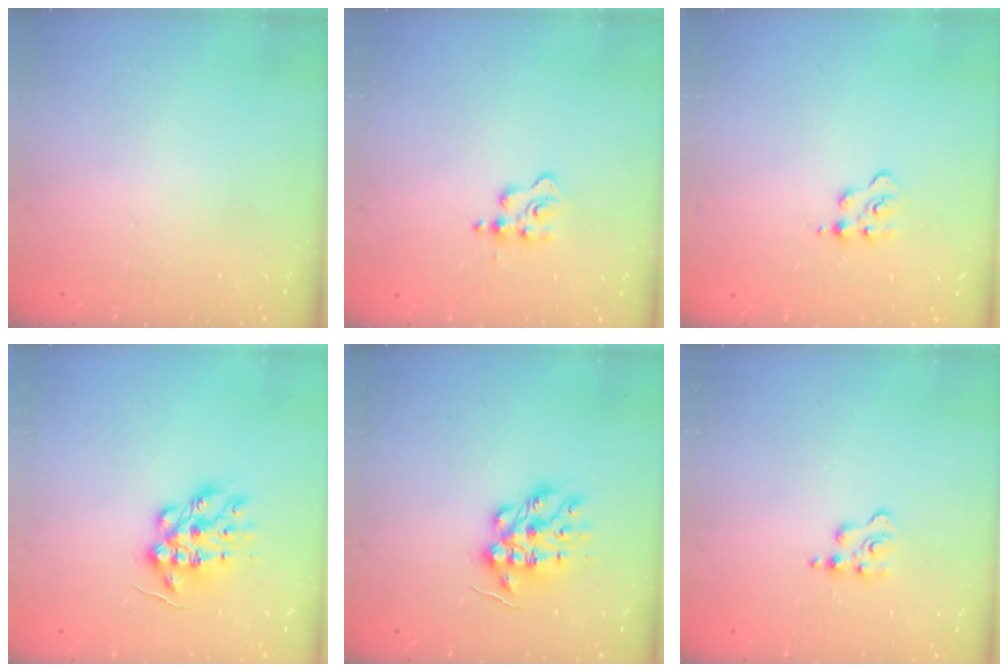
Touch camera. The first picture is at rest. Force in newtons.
{"total": 3.1, "press": 3.1, "slide": 0.5}
{"total": 2.4, "press": 2.4, "slide": 0.3}
{"total": 13.8, "press": 13.8, "slide": 0.3}
{"total": 13.8, "press": 13.8, "slide": 0.3}
{"total": 2.7, "press": 2.7, "slide": 0.5}